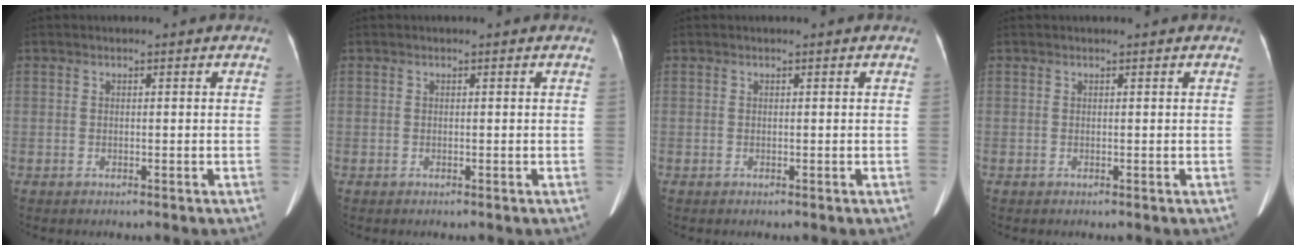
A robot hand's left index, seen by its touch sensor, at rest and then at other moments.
{"total": 0.0}
{"total": 0.0}
{"total": 0.0}